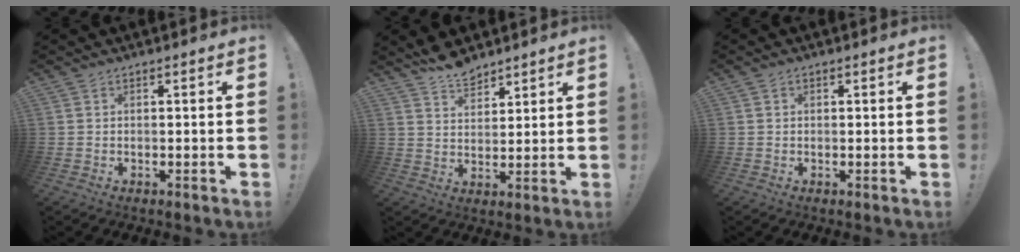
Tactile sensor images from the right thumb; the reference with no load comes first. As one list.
[{"total": 7.7, "force": [6.8, 2.8, 2.1], "torque": [-0.031, -0.049, 0.128]}, {"total": 0.5, "force": [0.2, 0.4, 0.2], "torque": [0.000, 0.000, 0.002]}]